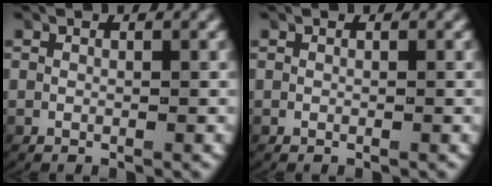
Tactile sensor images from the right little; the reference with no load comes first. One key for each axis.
{"total": 0.0}